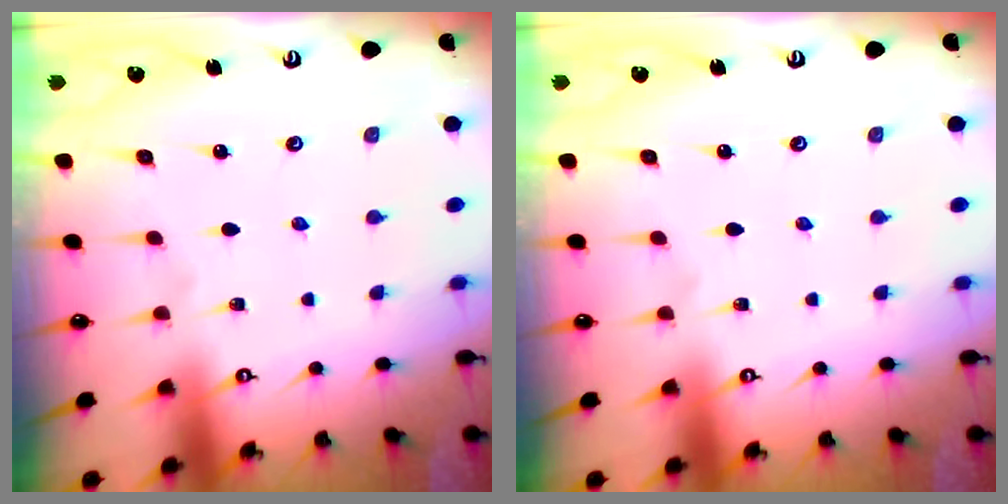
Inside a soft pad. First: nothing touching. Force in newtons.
{"total": 0.0}